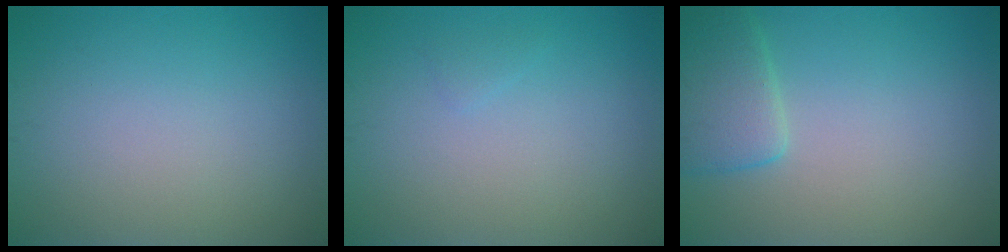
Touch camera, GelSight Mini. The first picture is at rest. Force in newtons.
{"total": 0.5, "press": 0.5, "slide": 0.0}
{"total": 3.3, "press": 3.3, "slide": 0.3}